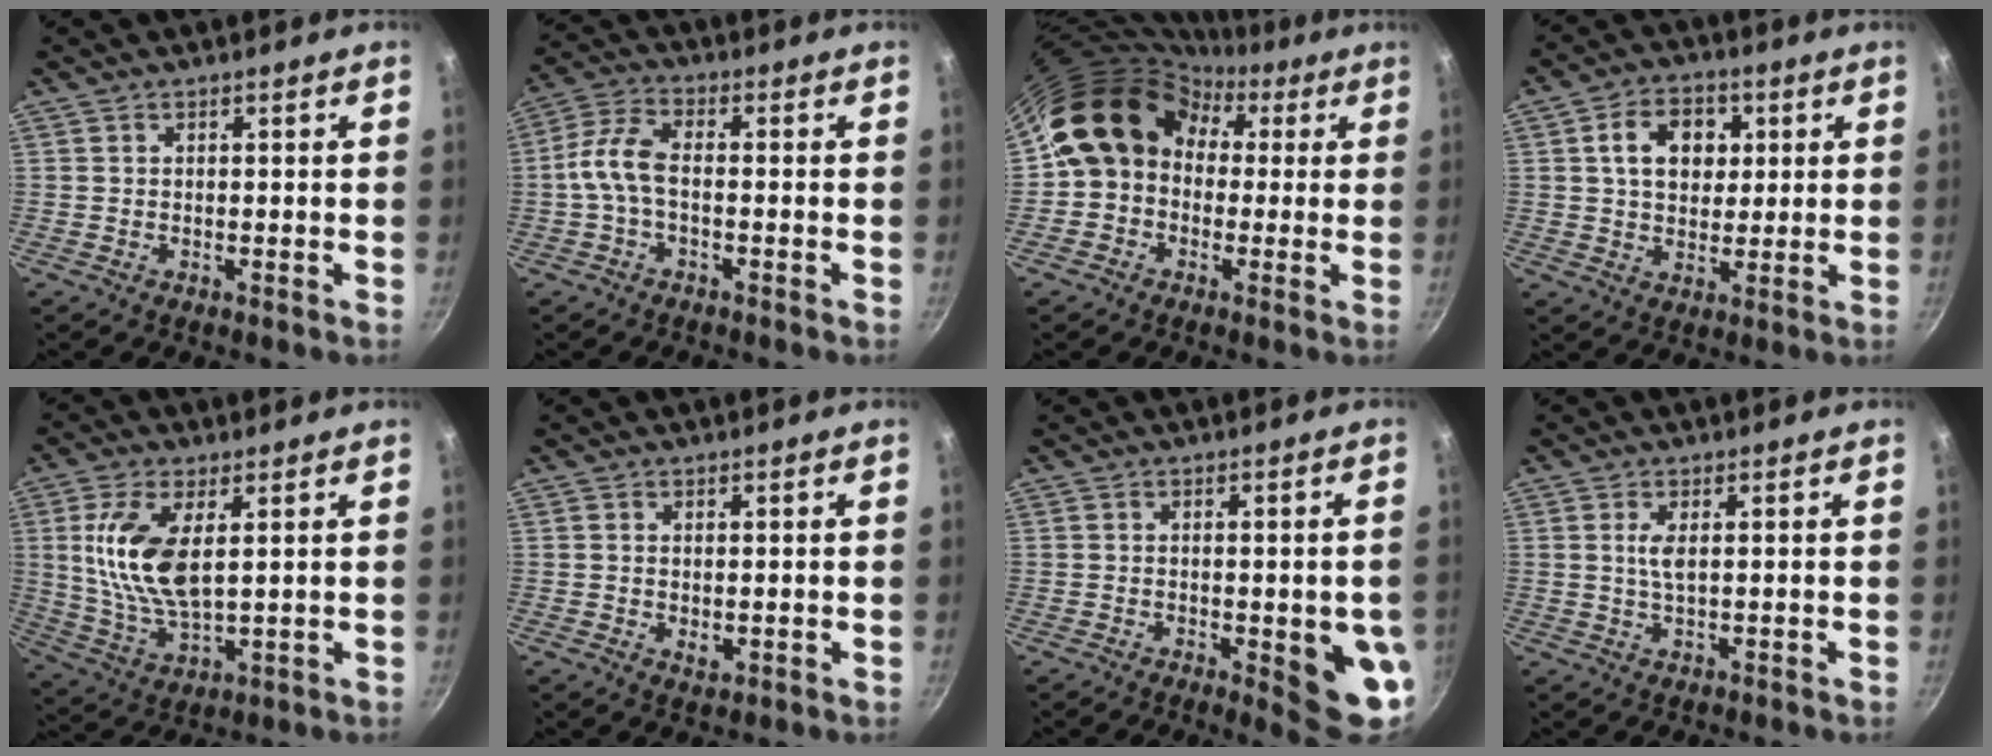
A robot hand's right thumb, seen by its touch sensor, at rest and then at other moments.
{"total": 6.8, "force": [-1.3, 3.3, 5.8], "torque": [-0.130, 0.028, -0.040]}
{"total": 14.2, "force": [1.9, 11.9, 7.6], "torque": [-0.094, 0.042, 0.011]}
{"total": 9.8, "force": [2.5, 7.3, 6.1], "torque": [-0.074, 0.004, 0.034]}
{"total": 12.9, "force": [2.8, 6.0, 11.0], "torque": [-0.218, -0.013, 0.063]}
{"total": 2.3, "force": [0.0, 1.4, 1.9], "torque": [-0.030, -0.005, 0.002]}
{"total": 10.3, "force": [-2.0, 3.1, 9.6], "torque": [-0.094, -0.002, -0.019]}
{"total": 2.6, "force": [0.6, 0.9, 2.4], "torque": [-0.052, -0.001, 0.013]}